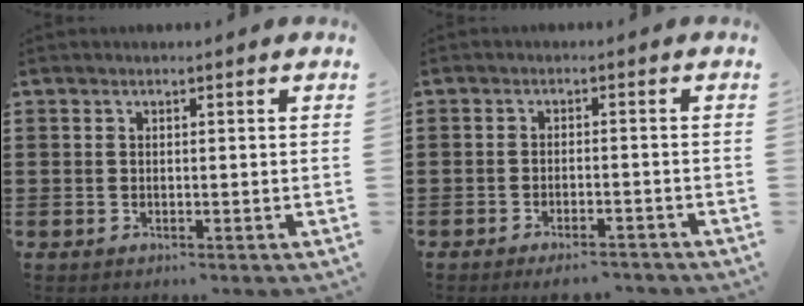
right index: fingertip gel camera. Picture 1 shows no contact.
{"total": 2.6, "force": [-2.5, 0.1, 0.9], "torque": [-0.018, -0.001, -0.049]}